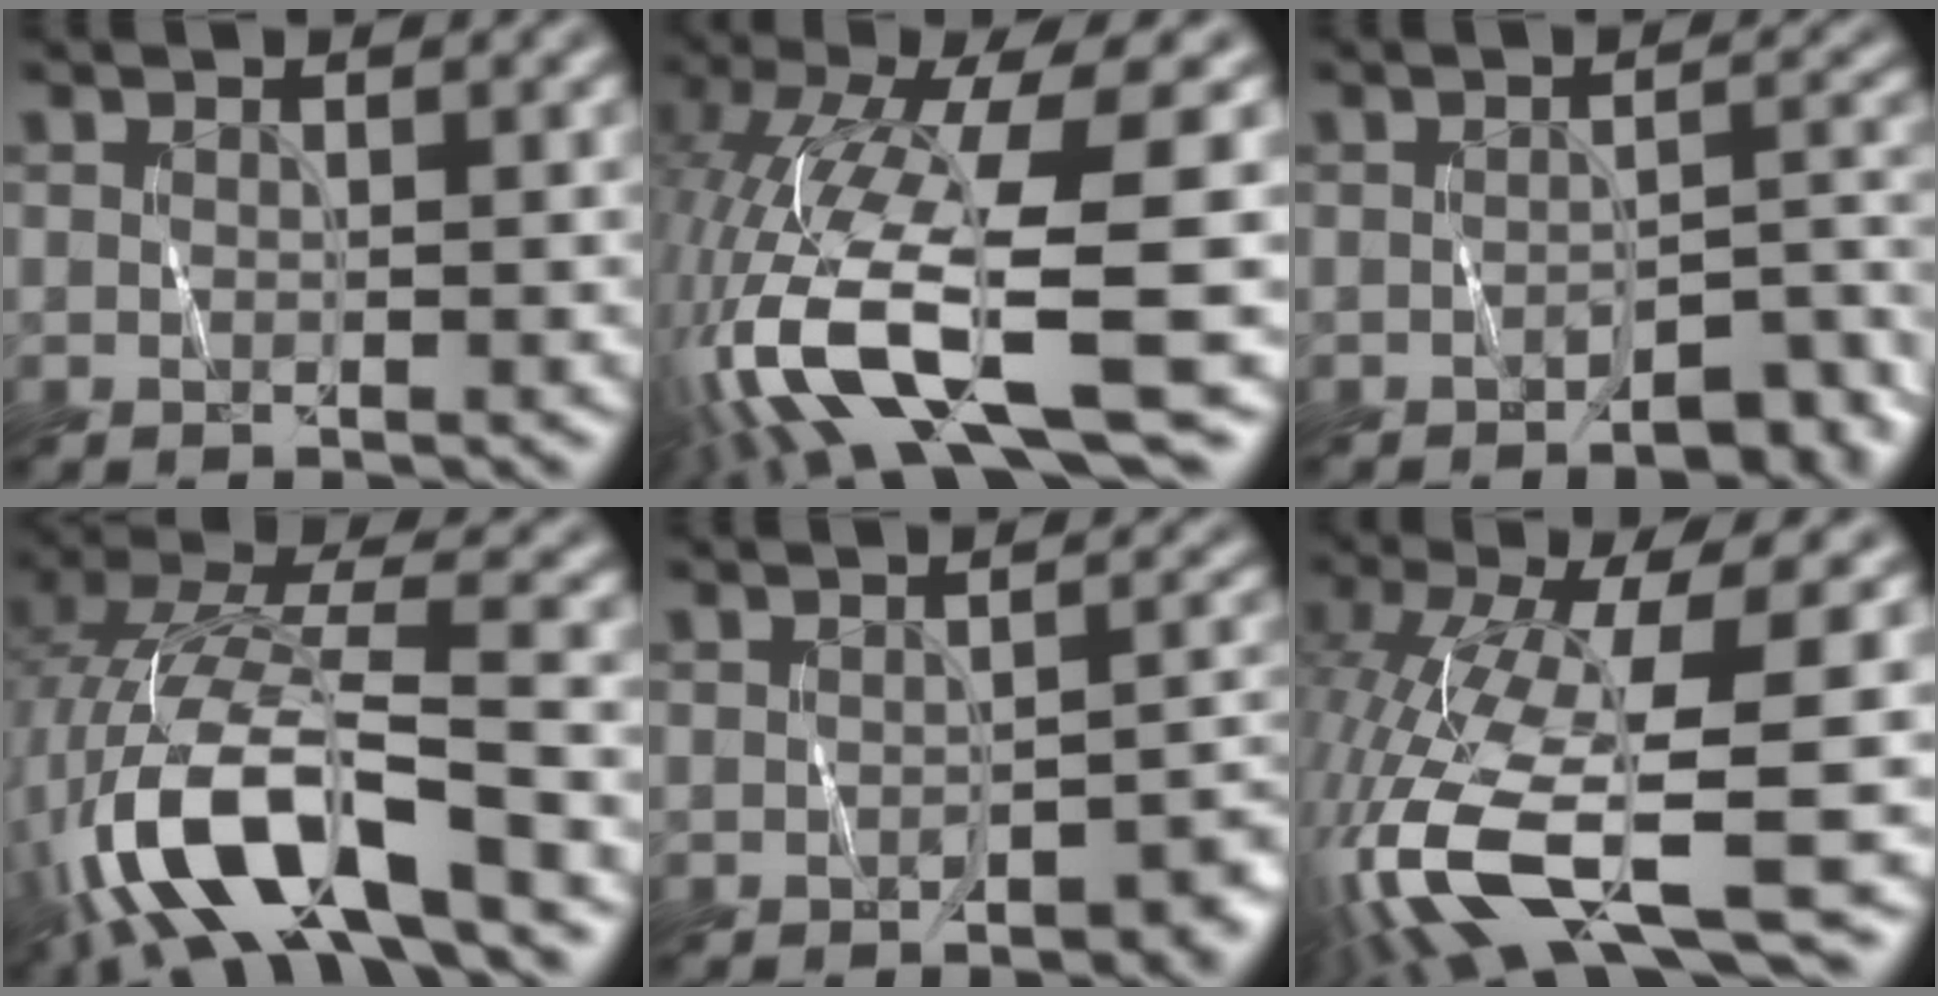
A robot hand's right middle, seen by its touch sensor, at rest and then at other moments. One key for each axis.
{"total": 13.1, "fx": -5.3, "fy": 2.6, "fz": 11.7, "tx": -0.252, "ty": -0.006, "tz": -0.084}
{"total": 3.6, "fx": -3.0, "fy": 1.2, "fz": 1.6, "tx": -0.012, "ty": 0.008, "tz": -0.044}
{"total": 11.2, "fx": -5.4, "fy": 3.5, "fz": 9.2, "tx": -0.204, "ty": 0.006, "tz": -0.104}
{"total": 2.8, "fx": -1.7, "fy": 1.5, "fz": 1.6, "tx": -0.011, "ty": 0.001, "tz": -0.026}
{"total": 12.6, "fx": -5.0, "fy": 3.0, "fz": 11.2, "tx": -0.252, "ty": -0.018, "tz": -0.082}